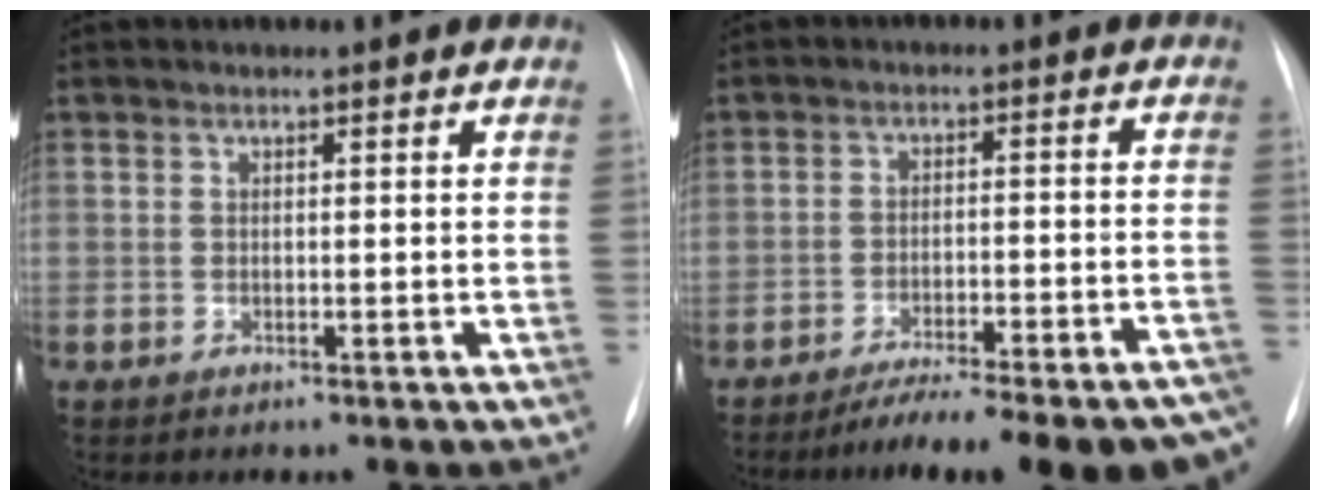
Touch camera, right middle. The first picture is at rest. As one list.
[{"total": 21.2, "force": [-18.0, 3.3, 10.6], "torque": [-0.085, 0.006, -0.238]}]